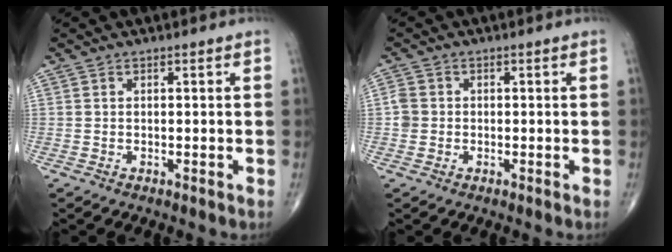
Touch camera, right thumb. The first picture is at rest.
{"total": 2.7, "force": [-0.2, 2.4, 1.1], "torque": [-0.015, 0.005, -0.006]}